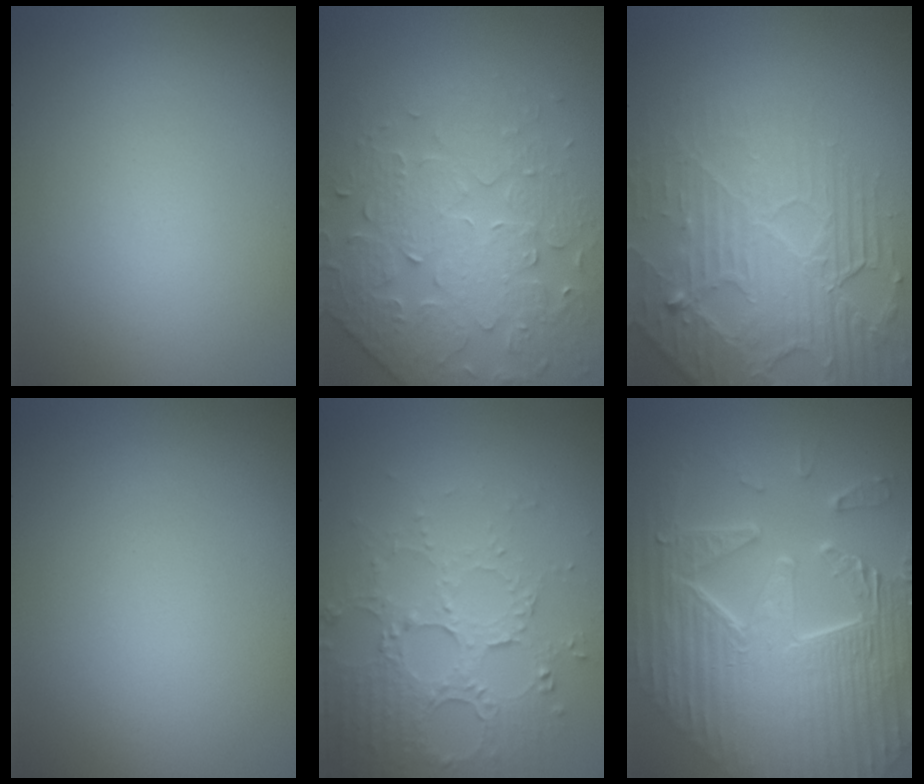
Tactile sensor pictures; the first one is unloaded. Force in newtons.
{"total": 4.6, "press": 4.6, "slide": 0.5}
{"total": 5.3, "press": 4.6, "slide": 2.6}
{"total": 0.0}
{"total": 5.4, "press": 3.9, "slide": 3.7}
{"total": 10.9, "press": 7.3, "slide": 8.0}